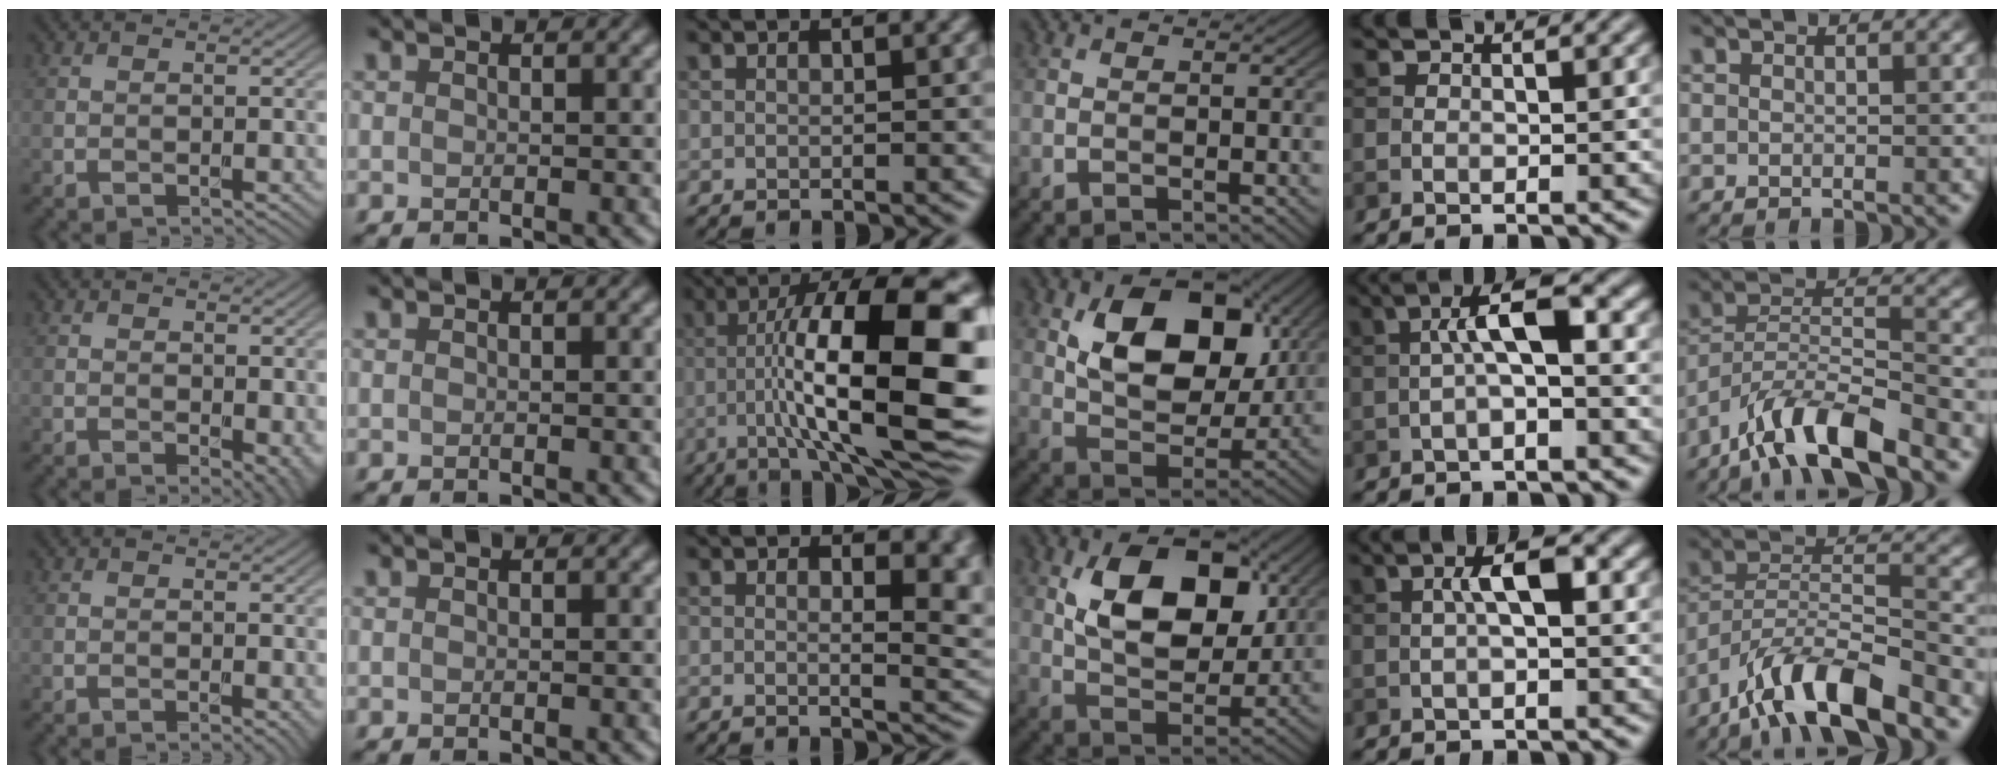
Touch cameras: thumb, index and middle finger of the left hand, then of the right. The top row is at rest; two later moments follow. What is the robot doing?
{"motion": "unscrew", "object": "dispenser bottle"}